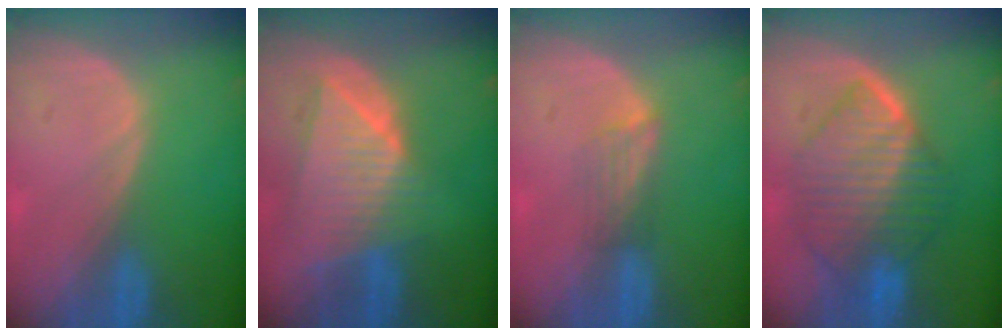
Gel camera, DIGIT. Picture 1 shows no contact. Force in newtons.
{"total": 9.1, "press": 8.0, "slide": 4.3}
{"total": 2.8, "press": 2.5, "slide": 1.4}
{"total": 10.2, "press": 10.1, "slide": 1.0}